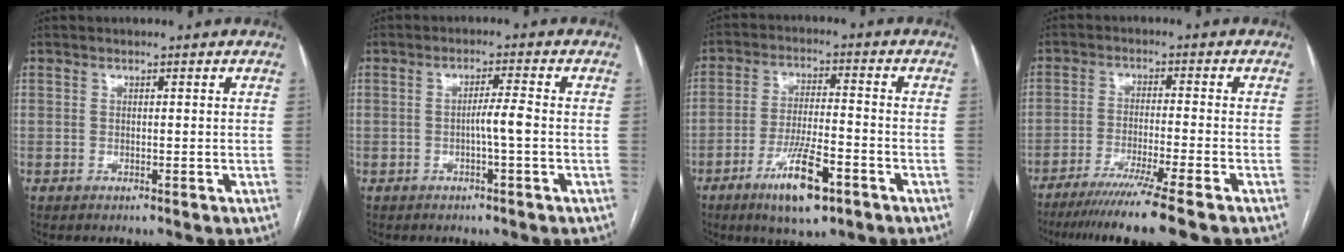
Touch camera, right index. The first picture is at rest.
{"total": 3.1, "force": [-0.6, -0.2, 3.0], "torque": [-0.049, 0.001, -0.012]}
{"total": 10.0, "force": [-5.4, 2.1, 8.2], "torque": [-0.156, -0.013, -0.089]}
{"total": 11.7, "force": [-8.9, -1.6, 7.4], "torque": [-0.103, -0.036, -0.139]}